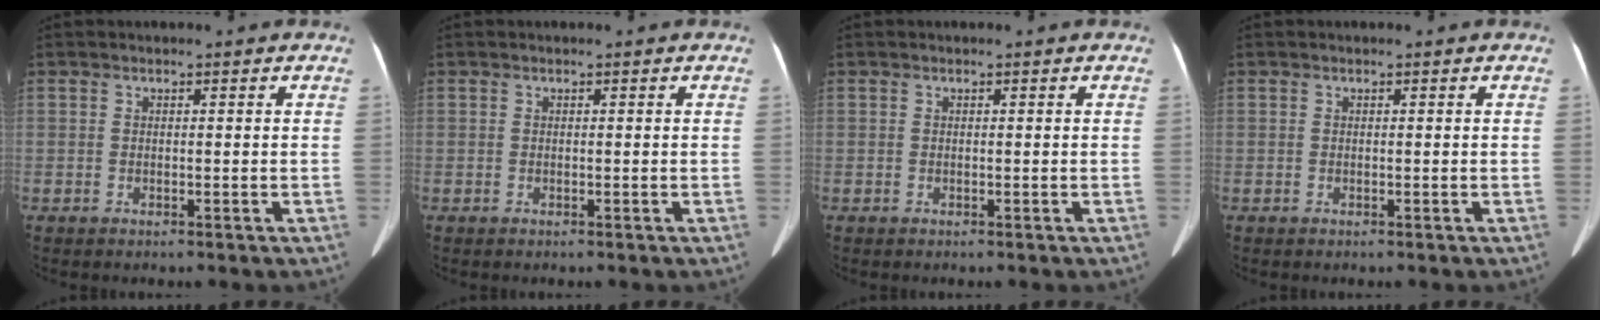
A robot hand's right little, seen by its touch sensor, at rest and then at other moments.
{"total": 0.0}
{"total": 0.0}
{"total": 0.0}